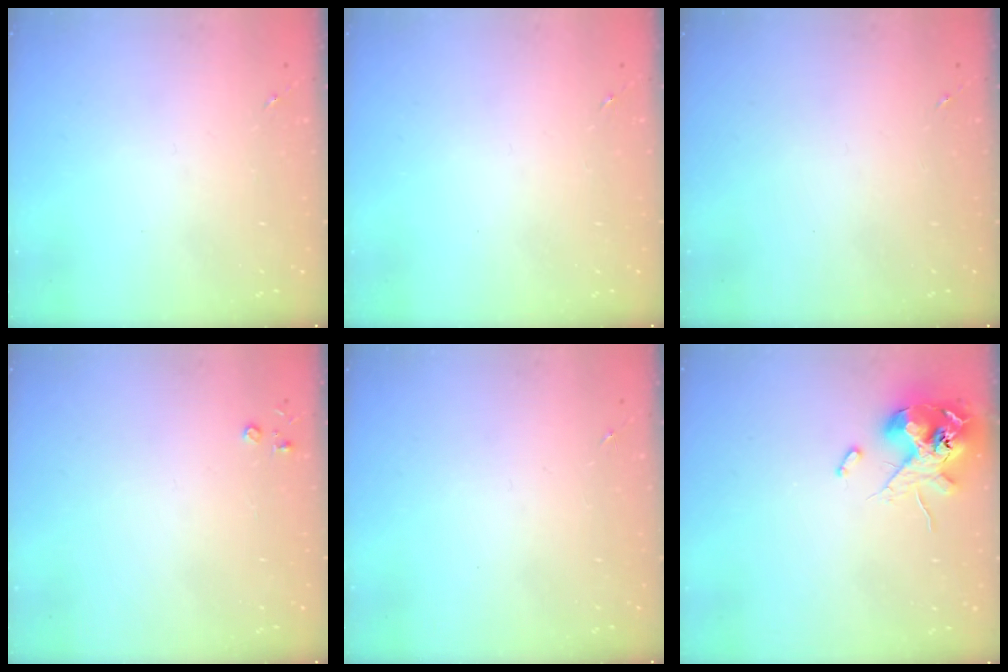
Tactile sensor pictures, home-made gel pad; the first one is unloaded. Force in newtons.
{"total": 0.0}
{"total": 0.0}
{"total": 2.8, "press": 2.8, "slide": 0.3}
{"total": 0.0}
{"total": 12.7, "press": 12.5, "slide": 2.2}